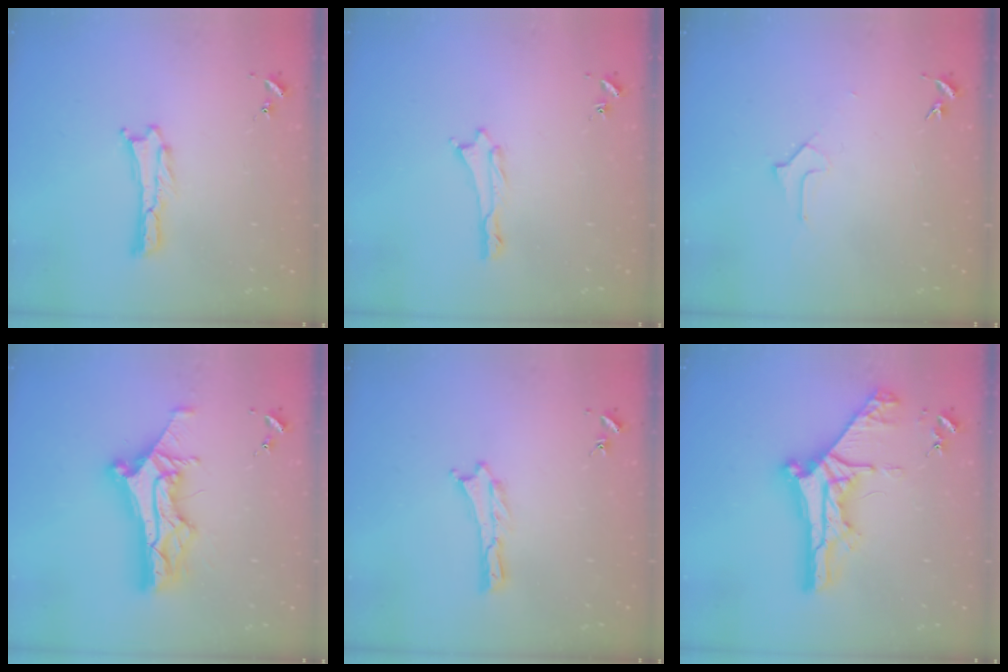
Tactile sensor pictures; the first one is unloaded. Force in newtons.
{"total": 0.6, "press": 0.5, "slide": 0.2}
{"total": 1.6, "press": 1.6, "slide": 0.1}
{"total": 11.5, "press": 11.5, "slide": 0.8}
{"total": 0.0}
{"total": 10.1, "press": 10.1, "slide": 1.0}